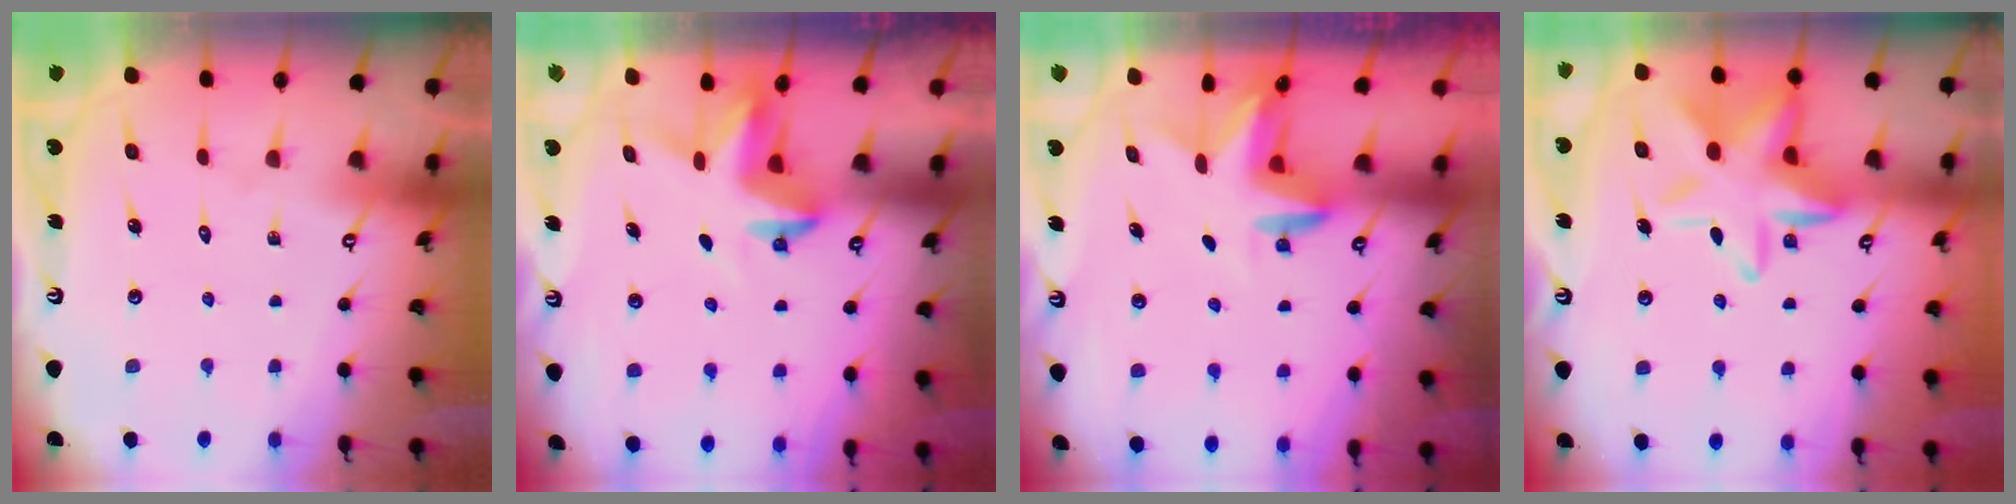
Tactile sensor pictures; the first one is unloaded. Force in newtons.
{"total": 3.7, "press": 3.7, "slide": 0.4}
{"total": 3.2, "press": 3.2, "slide": 0.3}
{"total": 15.8, "press": 15.8, "slide": 1.1}